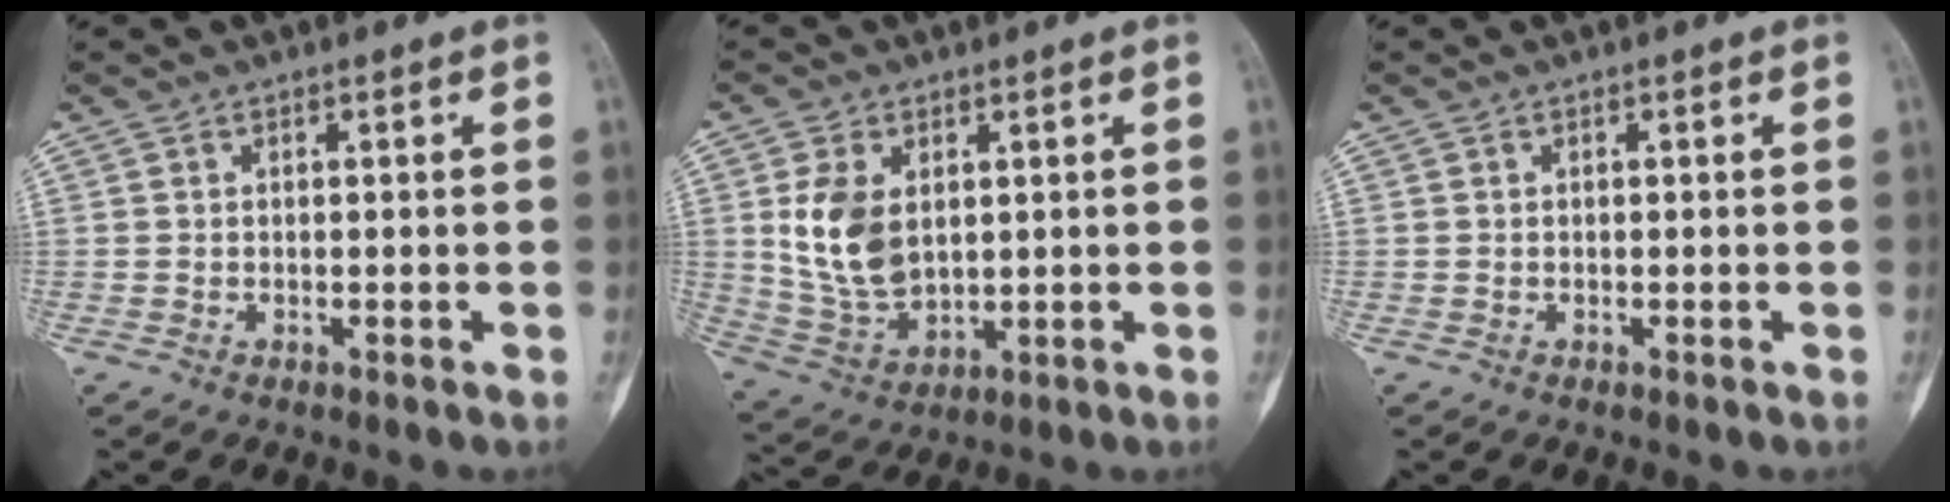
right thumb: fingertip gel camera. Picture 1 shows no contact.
{"total": 10.9, "force": [2.3, 7.0, 8.0], "torque": [-0.144, -0.013, 0.060]}
{"total": 0.0}